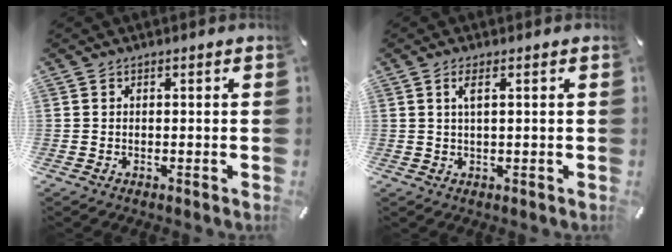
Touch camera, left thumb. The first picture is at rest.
{"total": 2.7, "force": [0.9, 0.5, 2.5], "torque": [-0.053, 0.003, 0.013]}